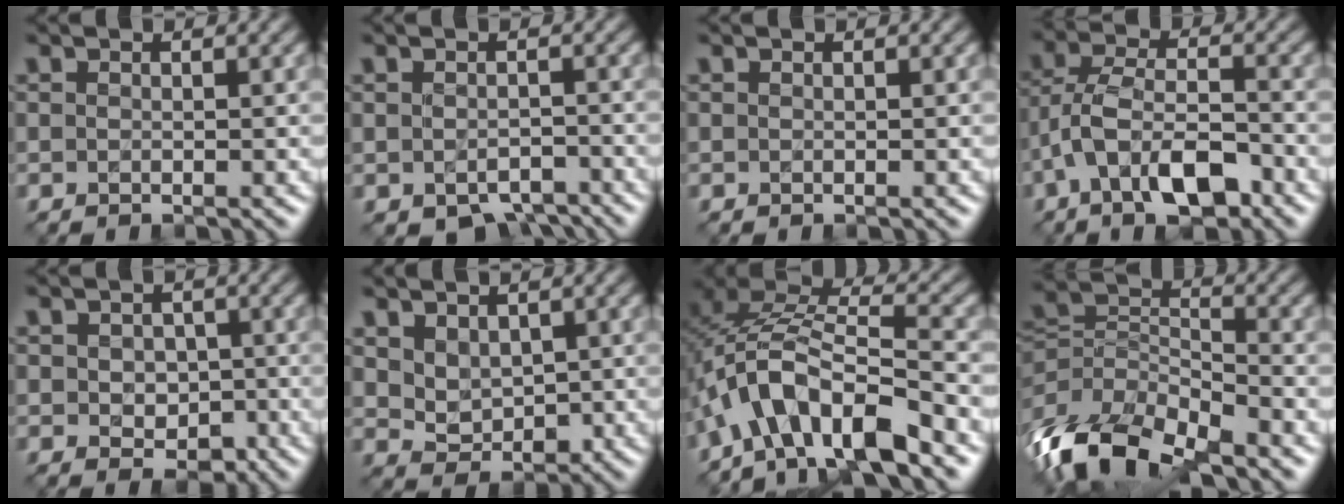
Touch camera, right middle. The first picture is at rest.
{"total": 3.5, "force": [-2.5, 1.9, 1.6], "torque": [-0.016, -0.012, -0.035]}
{"total": 0.0}
{"total": 7.0, "force": [-3.3, 3.3, 5.2], "torque": [-0.095, 0.008, -0.069]}
{"total": 2.9, "force": [-0.3, 2.3, 1.7], "torque": [-0.022, -0.004, -0.005]}
{"total": 3.0, "force": [1.2, 2.3, 1.6], "torque": [-0.033, -0.008, 0.025]}
{"total": 10.0, "force": [-5.2, 3.9, 7.6], "torque": [-0.130, 0.016, -0.102]}
{"total": 10.2, "force": [-6.1, 4.8, 6.6], "torque": [-0.138, -0.017, -0.121]}